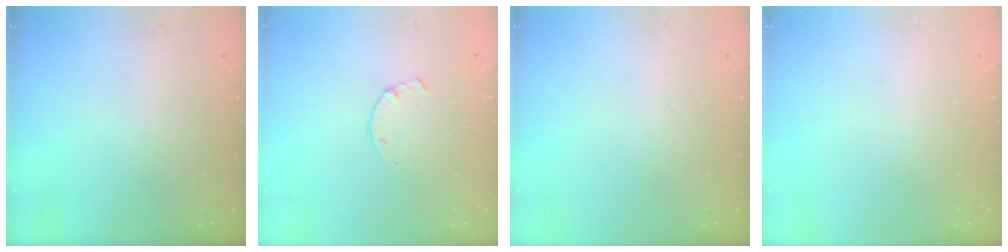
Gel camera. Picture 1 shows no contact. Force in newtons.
{"total": 0.8, "press": 0.7, "slide": 0.2}
{"total": 0.0}
{"total": 0.0}